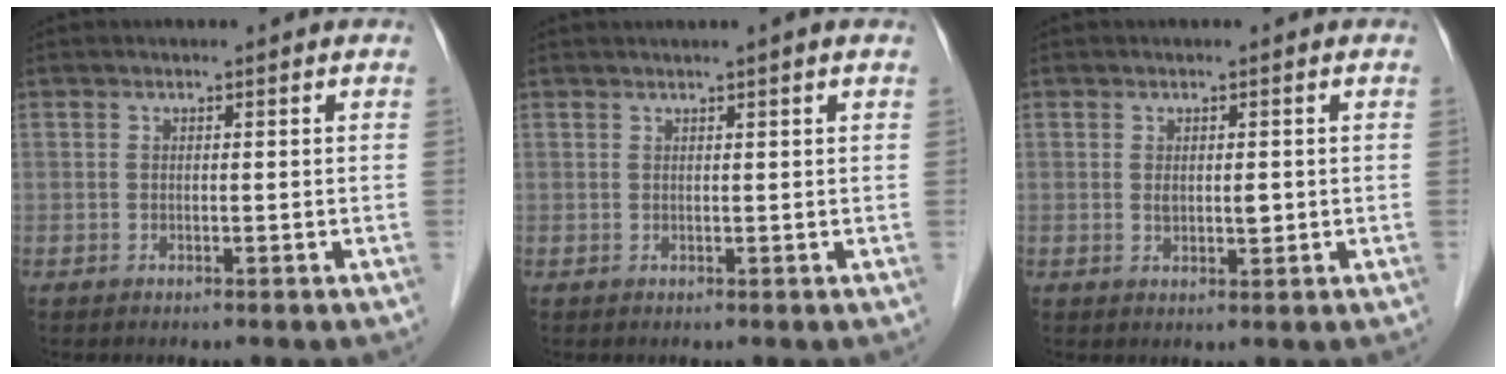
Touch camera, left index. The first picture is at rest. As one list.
[{"total": 1.8, "force": [1.4, -0.4, 1.1], "torque": [-0.020, 0.011, 0.026]}, {"total": 1.9, "force": [0.3, 0.6, 1.8], "torque": [-0.031, -0.003, 0.006]}]